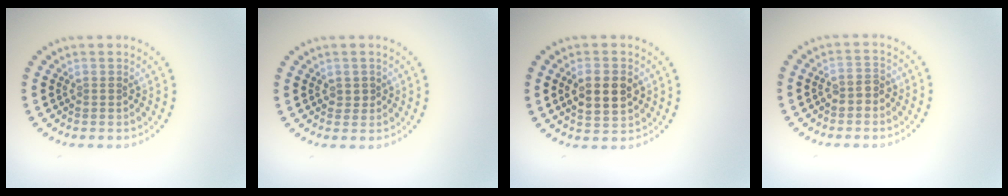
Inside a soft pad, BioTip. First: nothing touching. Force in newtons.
{"total": 0.6, "press": 0.5, "slide": 0.3}
{"total": 4.3, "press": 4.3, "slide": 0.2}
{"total": 1.6, "press": 1.5, "slide": 0.5}